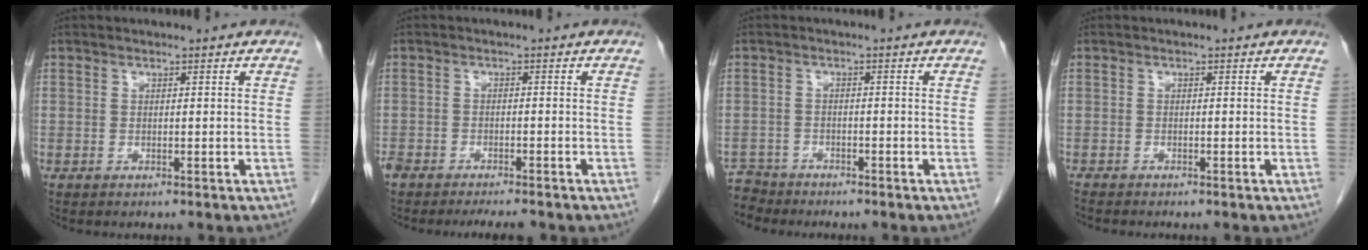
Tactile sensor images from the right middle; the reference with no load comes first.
{"total": 6.3, "force": [-5.5, 1.6, 2.7], "torque": [-0.045, -0.006, -0.087]}
{"total": 3.6, "force": [-3.4, 0.8, -1.0], "torque": [0.019, -0.009, -0.065]}
{"total": 1.8, "force": [-1.7, 0.1, 0.8], "torque": [-0.017, -0.006, -0.025]}